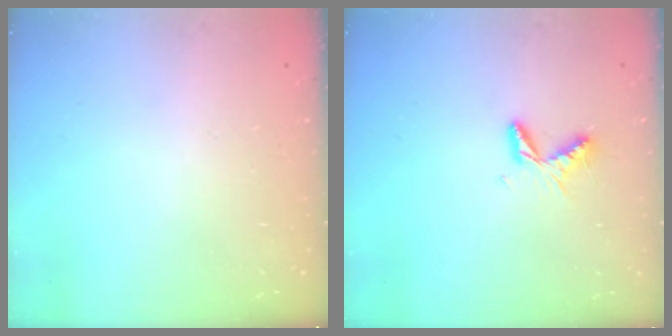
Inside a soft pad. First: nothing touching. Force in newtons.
{"total": 5.6, "press": 5.6, "slide": 0.5}